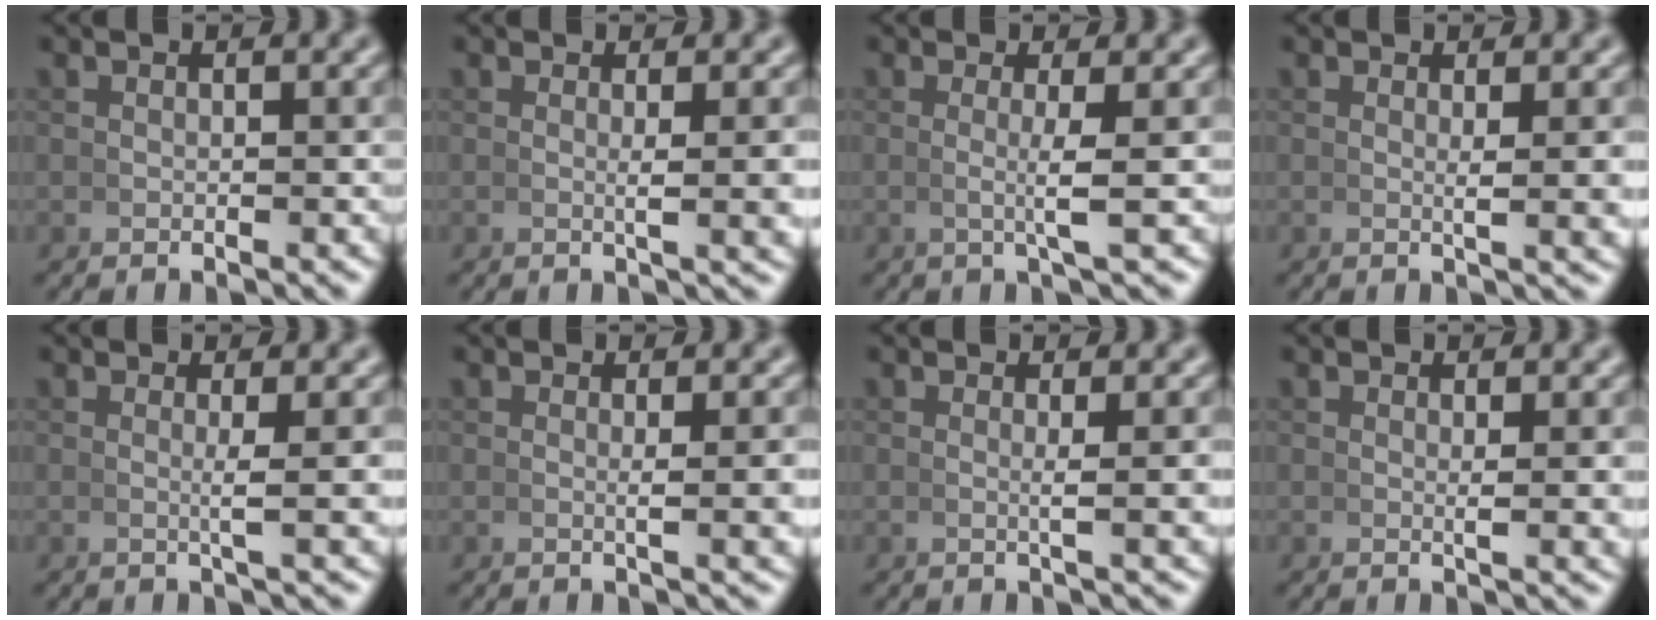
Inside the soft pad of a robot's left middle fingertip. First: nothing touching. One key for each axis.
{"total": 2.2, "fx": 0.3, "fy": 0.1, "fz": 2.2, "tx": -0.029, "ty": -0.003, "tz": 0.005}
{"total": 2.1, "fx": 0.3, "fy": -0.5, "fz": 2.0, "tx": -0.039, "ty": -0.009, "tz": 0.007}
{"total": 2.0, "fx": 0.6, "fy": 0.0, "fz": 1.9, "tx": -0.026, "ty": -0.004, "tz": 0.010}
{"total": 1.7, "fx": 0.4, "fy": -0.4, "fz": 1.6, "tx": -0.027, "ty": -0.004, "tz": 0.005}
{"total": 1.8, "fx": 0.3, "fy": 0.0, "fz": 1.8, "tx": -0.025, "ty": -0.001, "tz": 0.004}
{"total": 1.4, "fx": 0.4, "fy": -0.3, "fz": 1.3, "tx": -0.023, "ty": -0.003, "tz": 0.005}
{"total": 1.4, "fx": 0.6, "fy": 0.0, "fz": 1.2, "tx": -0.021, "ty": -0.005, "tz": 0.010}